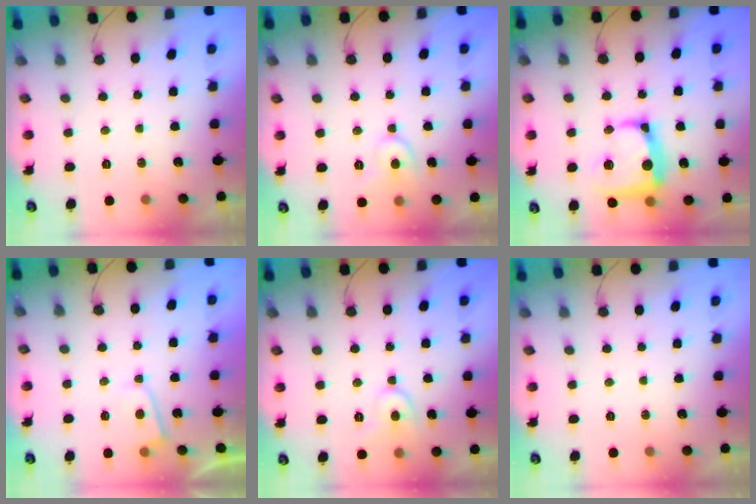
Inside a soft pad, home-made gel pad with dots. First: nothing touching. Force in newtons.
{"total": 6.5, "press": 6.5, "slide": 0.6}
{"total": 16.4, "press": 16.3, "slide": 1.7}
{"total": 3.3, "press": 3.2, "slide": 0.4}
{"total": 6.5, "press": 6.5, "slide": 0.6}
{"total": 0.0}